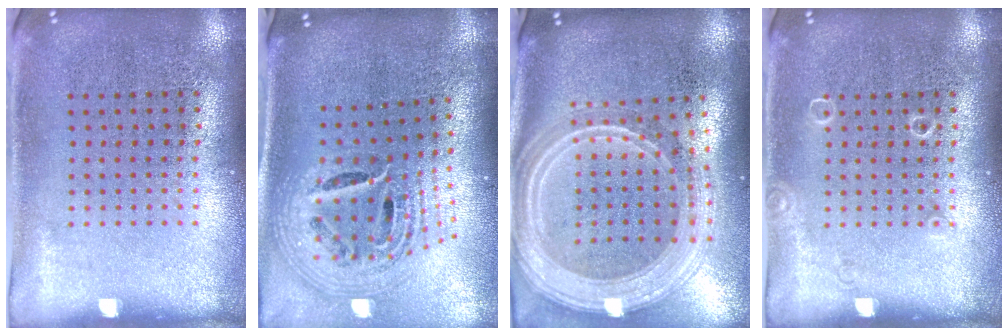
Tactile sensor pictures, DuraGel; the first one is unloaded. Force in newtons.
{"total": 2.5, "press": 1.8, "slide": 1.8}
{"total": 3.0, "press": 2.4, "slide": 1.8}
{"total": 0.7, "press": 0.7, "slide": 0.1}